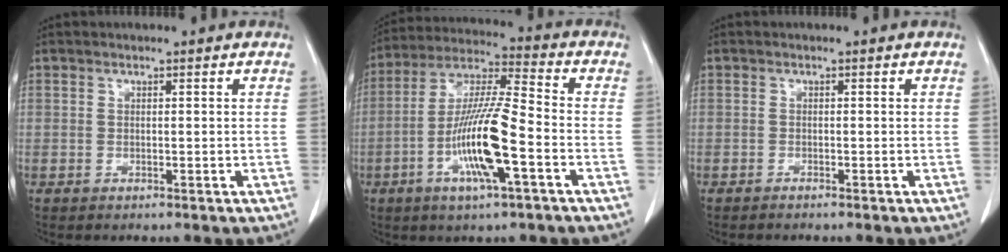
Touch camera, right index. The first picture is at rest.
{"total": 14.1, "force": [-4.5, 1.1, 13.3], "torque": [-0.264, -0.005, -0.085]}
{"total": 0.5, "force": [-0.5, -0.1, 0.1], "torque": [-0.006, -0.001, -0.011]}